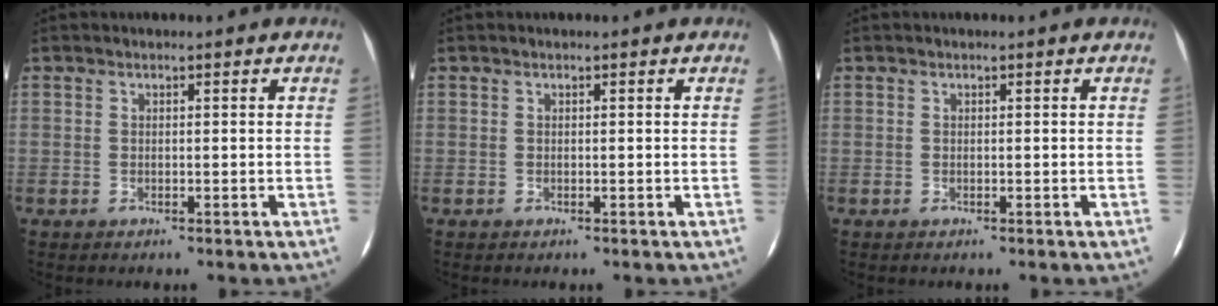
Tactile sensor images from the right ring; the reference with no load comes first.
{"total": 0.0}
{"total": 0.0}